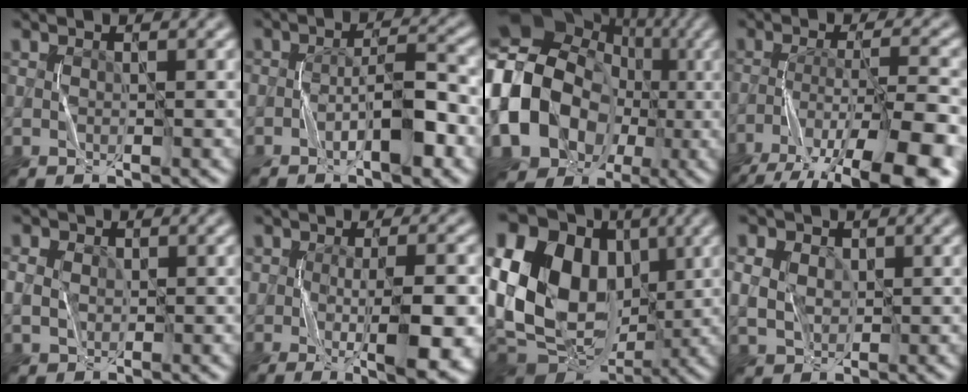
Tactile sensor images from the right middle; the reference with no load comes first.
{"total": 4.3, "force": [-1.8, 1.6, 3.5], "torque": [-0.055, 0.007, -0.034]}
{"total": 19.4, "force": [-2.1, 16.3, 10.2], "torque": [-0.175, -0.011, -0.060]}
{"total": 11.5, "force": [-7.7, 2.4, 8.1], "torque": [-0.140, -0.022, -0.118]}
{"total": 2.7, "force": [0.7, 2.2, 1.3], "torque": [-0.033, 0.009, 0.002]}
{"total": 6.0, "force": [-1.0, 2.3, 5.4], "torque": [-0.085, -0.011, -0.011]}
{"total": 20.2, "force": [1.9, 15.3, 13.1], "torque": [-0.251, 0.041, 0.020]}
{"total": 5.5, "force": [1.8, 4.4, 2.8], "torque": [-0.061, 0.027, 0.012]}